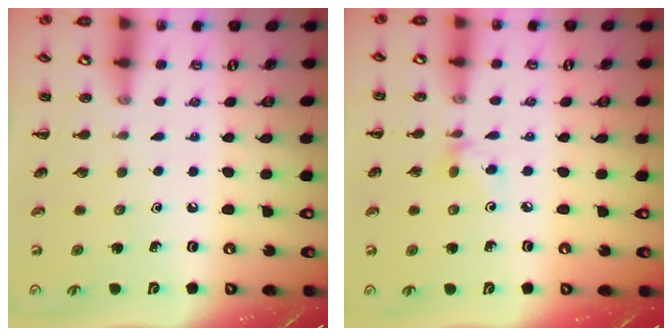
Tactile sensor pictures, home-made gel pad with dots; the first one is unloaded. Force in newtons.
{"total": 4.5, "press": 4.3, "slide": 1.2}